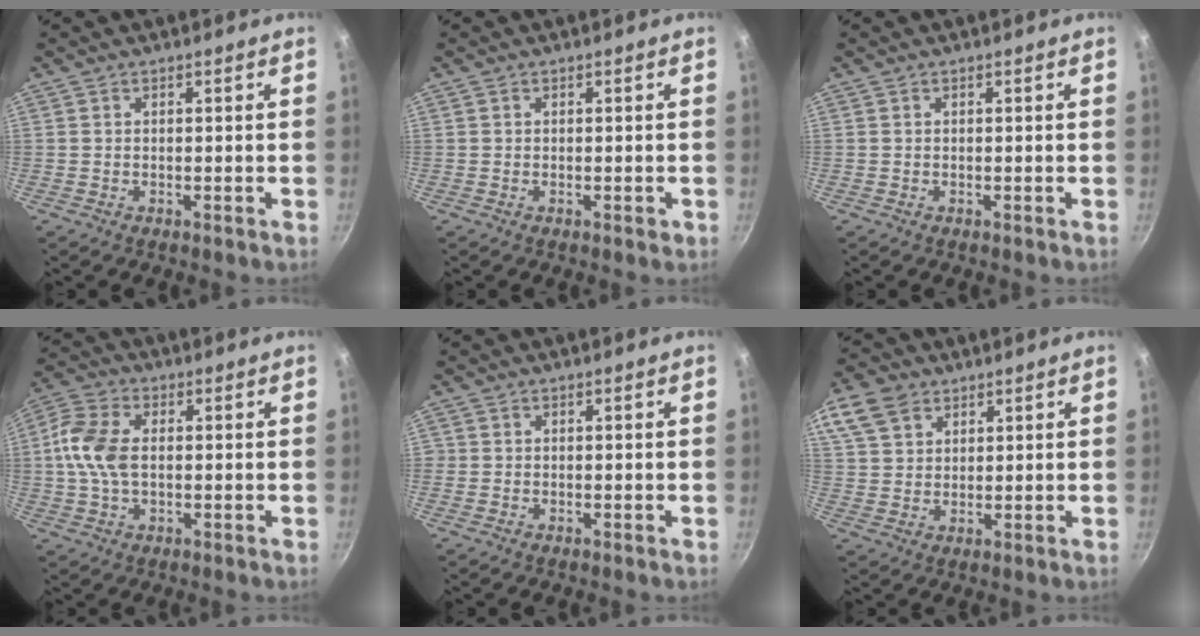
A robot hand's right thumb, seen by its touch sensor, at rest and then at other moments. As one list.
[{"total": 1.0, "force": [-0.2, 0.6, 0.8], "torque": [-0.009, 0.002, -0.003]}, {"total": 0.0}, {"total": 9.6, "force": [0.4, 5.9, 7.6], "torque": [-0.155, 0.018, -0.004]}, {"total": 0.5, "force": [-0.1, 0.5, 0.0], "torque": [0.002, 0.000, -0.004]}, {"total": 10.2, "force": [5.5, 7.2, 4.8], "torque": [-0.090, 0.002, 0.104]}]